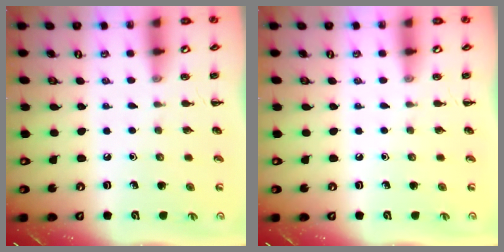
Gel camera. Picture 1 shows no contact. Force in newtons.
{"total": 0.0}